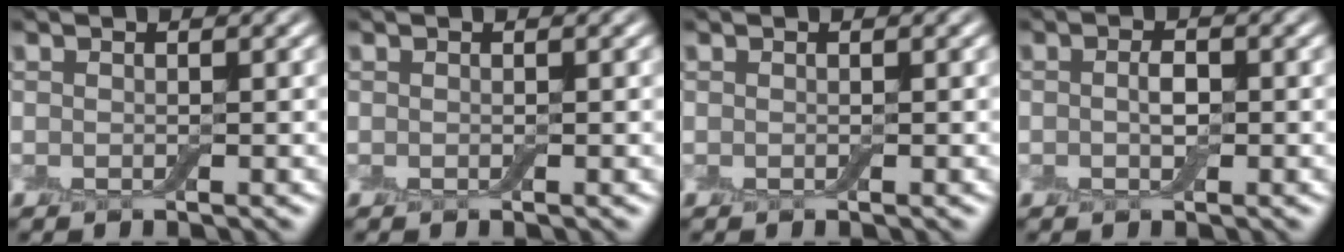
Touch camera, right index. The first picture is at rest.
{"total": 0.0}
{"total": 0.0}
{"total": 1.5, "force": [-0.1, 0.8, 1.3], "torque": [-0.024, 0.002, -0.003]}